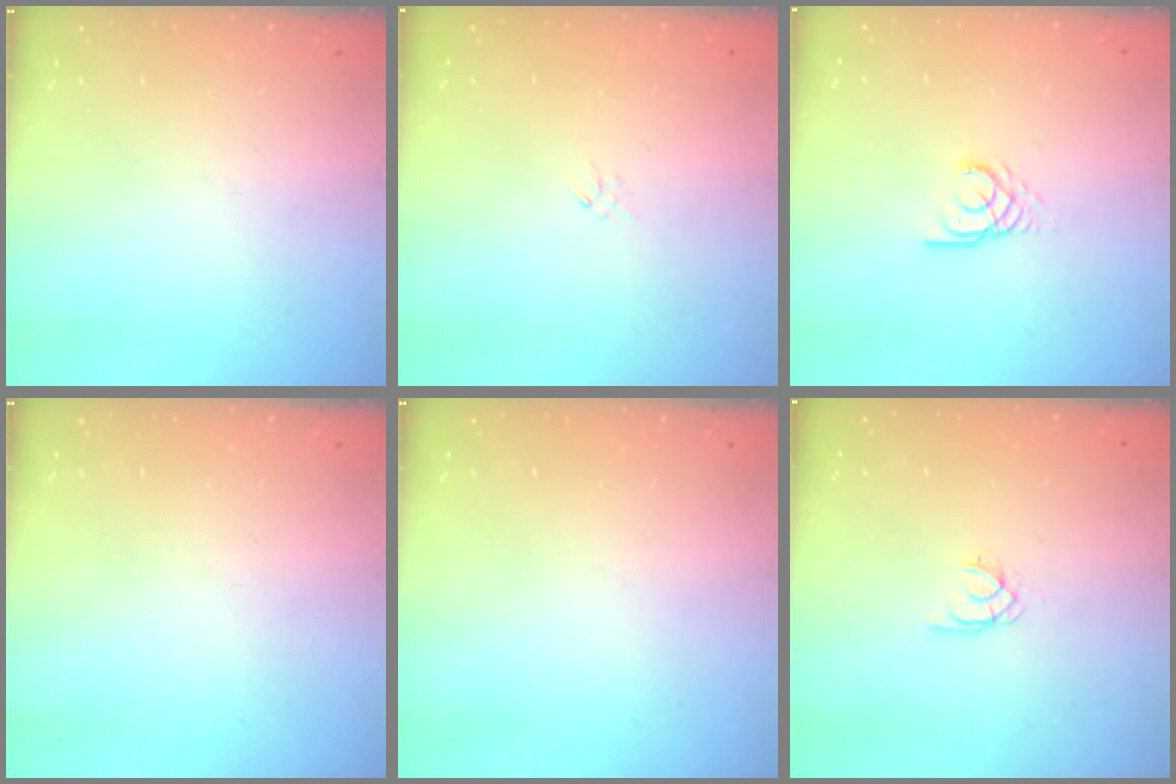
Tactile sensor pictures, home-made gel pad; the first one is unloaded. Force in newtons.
{"total": 0.9, "press": 0.8, "slide": 0.4}
{"total": 2.9, "press": 2.9, "slide": 0.2}
{"total": 0.0}
{"total": 0.0}
{"total": 1.5, "press": 1.4, "slide": 0.2}